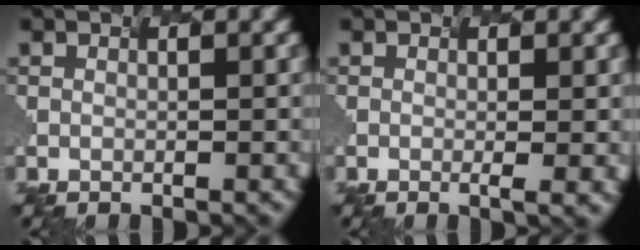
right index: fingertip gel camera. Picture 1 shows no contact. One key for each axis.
{"total": 1.3, "fx": -0.5, "fy": -0.2, "fz": 1.2, "tx": -0.023, "ty": 0.001, "tz": 0.007}